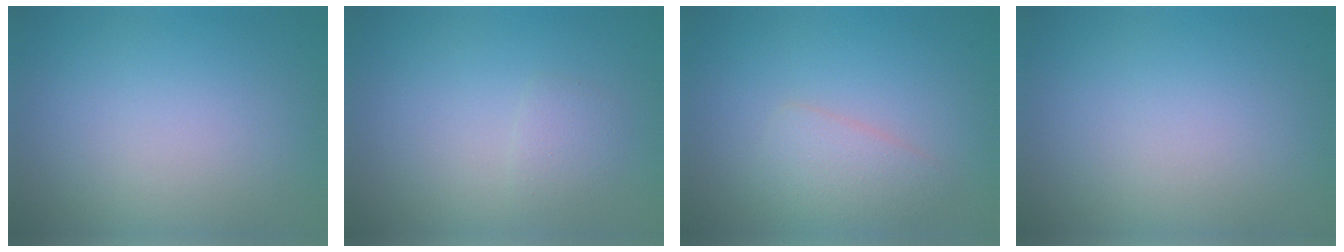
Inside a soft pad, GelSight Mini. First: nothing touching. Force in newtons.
{"total": 1.2, "press": 1.2, "slide": 0.1}
{"total": 2.3, "press": 2.3, "slide": 0.0}
{"total": 0.0}